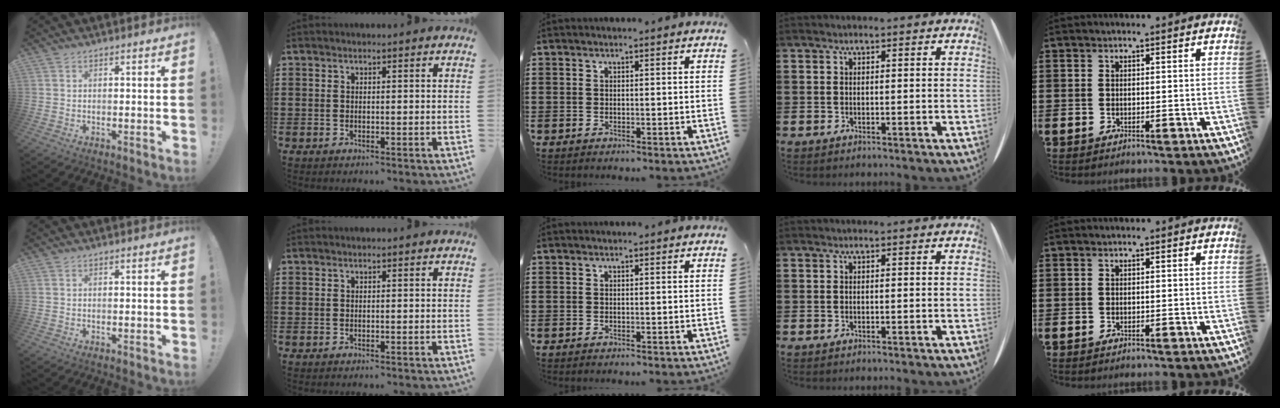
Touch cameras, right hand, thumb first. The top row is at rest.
{}